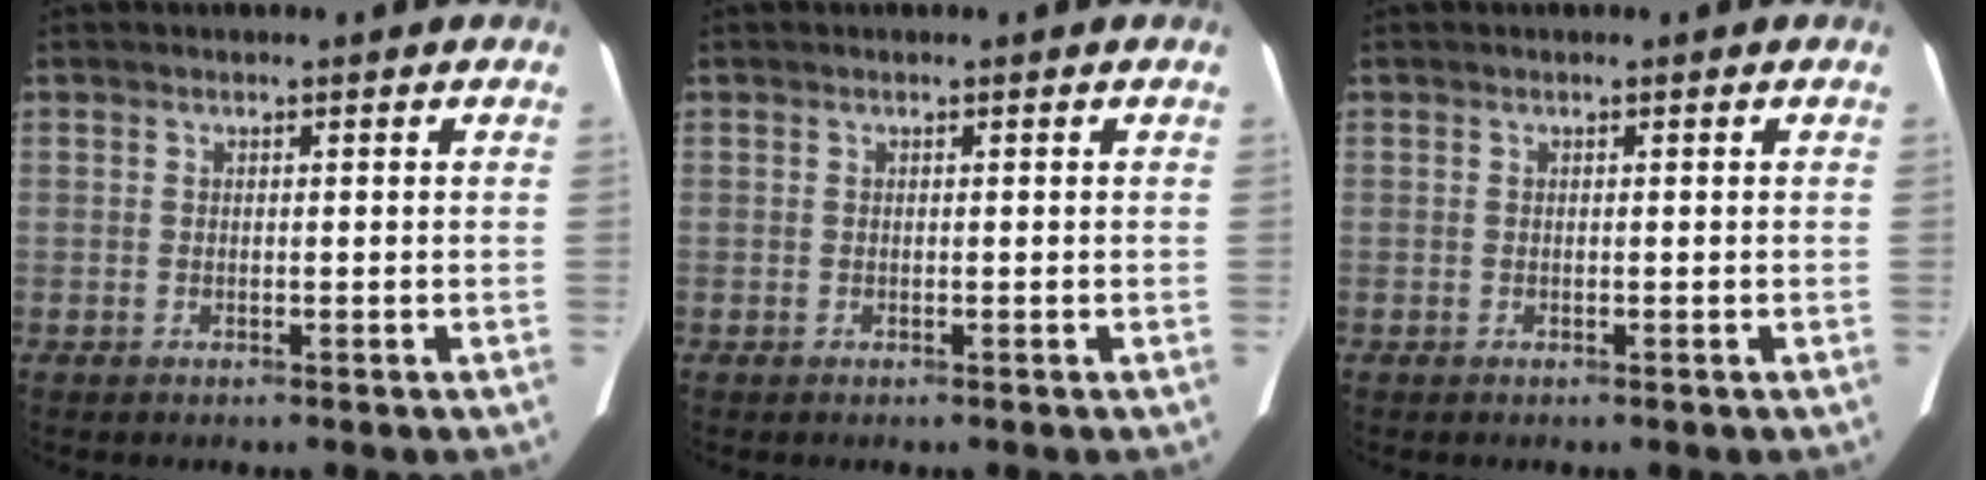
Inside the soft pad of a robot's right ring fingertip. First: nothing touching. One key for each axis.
{"total": 0.0}
{"total": 0.0}